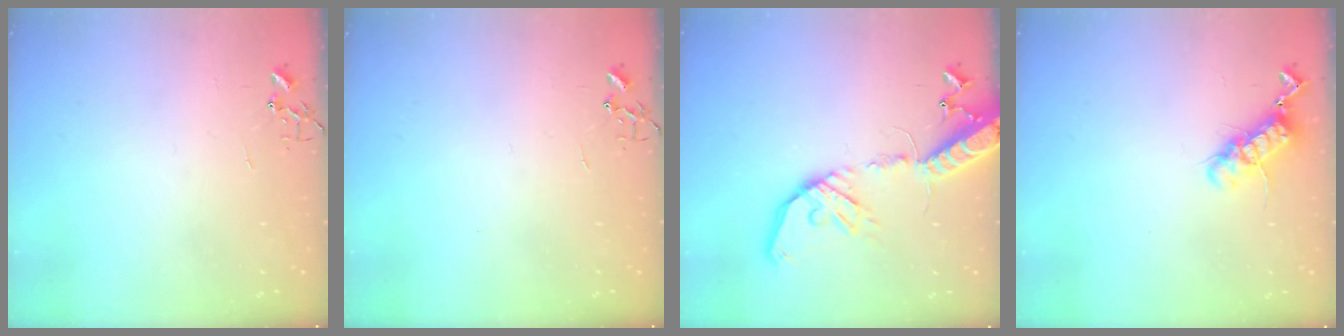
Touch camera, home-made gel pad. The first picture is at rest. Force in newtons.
{"total": 0.0}
{"total": 17.9, "press": 17.6, "slide": 3.7}
{"total": 11.8, "press": 11.8, "slide": 1.2}